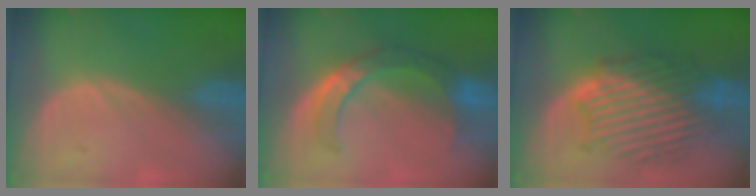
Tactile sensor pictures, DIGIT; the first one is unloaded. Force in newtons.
{"total": 7.1, "press": 7.0, "slide": 1.5}
{"total": 9.4, "press": 9.4, "slide": 0.2}